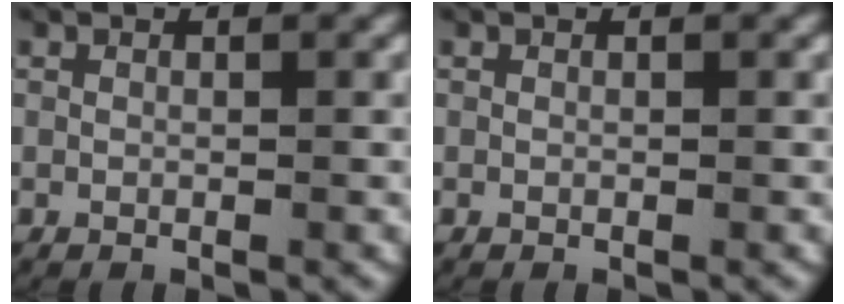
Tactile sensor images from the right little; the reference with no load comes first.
{"total": 0.0}